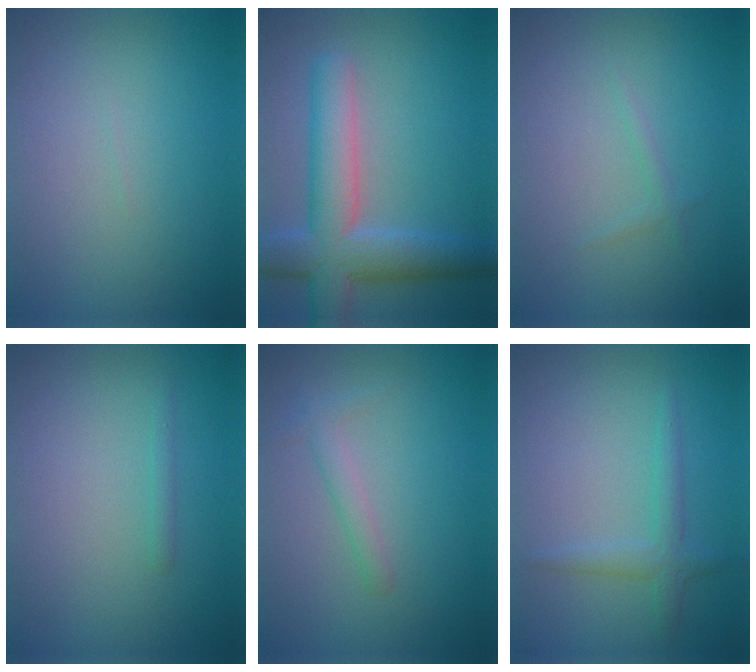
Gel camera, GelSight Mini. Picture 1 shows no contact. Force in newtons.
{"total": 7.5, "press": 7.5, "slide": 0.5}
{"total": 0.7, "press": 0.7, "slide": 0.1}
{"total": 0.7, "press": 0.7, "slide": 0.0}
{"total": 1.6, "press": 1.6, "slide": 0.1}
{"total": 2.1, "press": 2.1, "slide": 0.1}